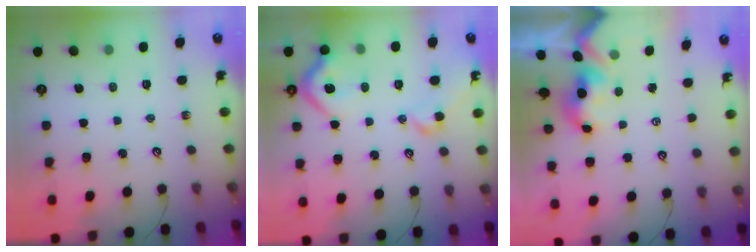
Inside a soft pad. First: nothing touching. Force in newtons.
{"total": 10.7, "press": 10.6, "slide": 1.3}
{"total": 1.7, "press": 1.5, "slide": 0.7}